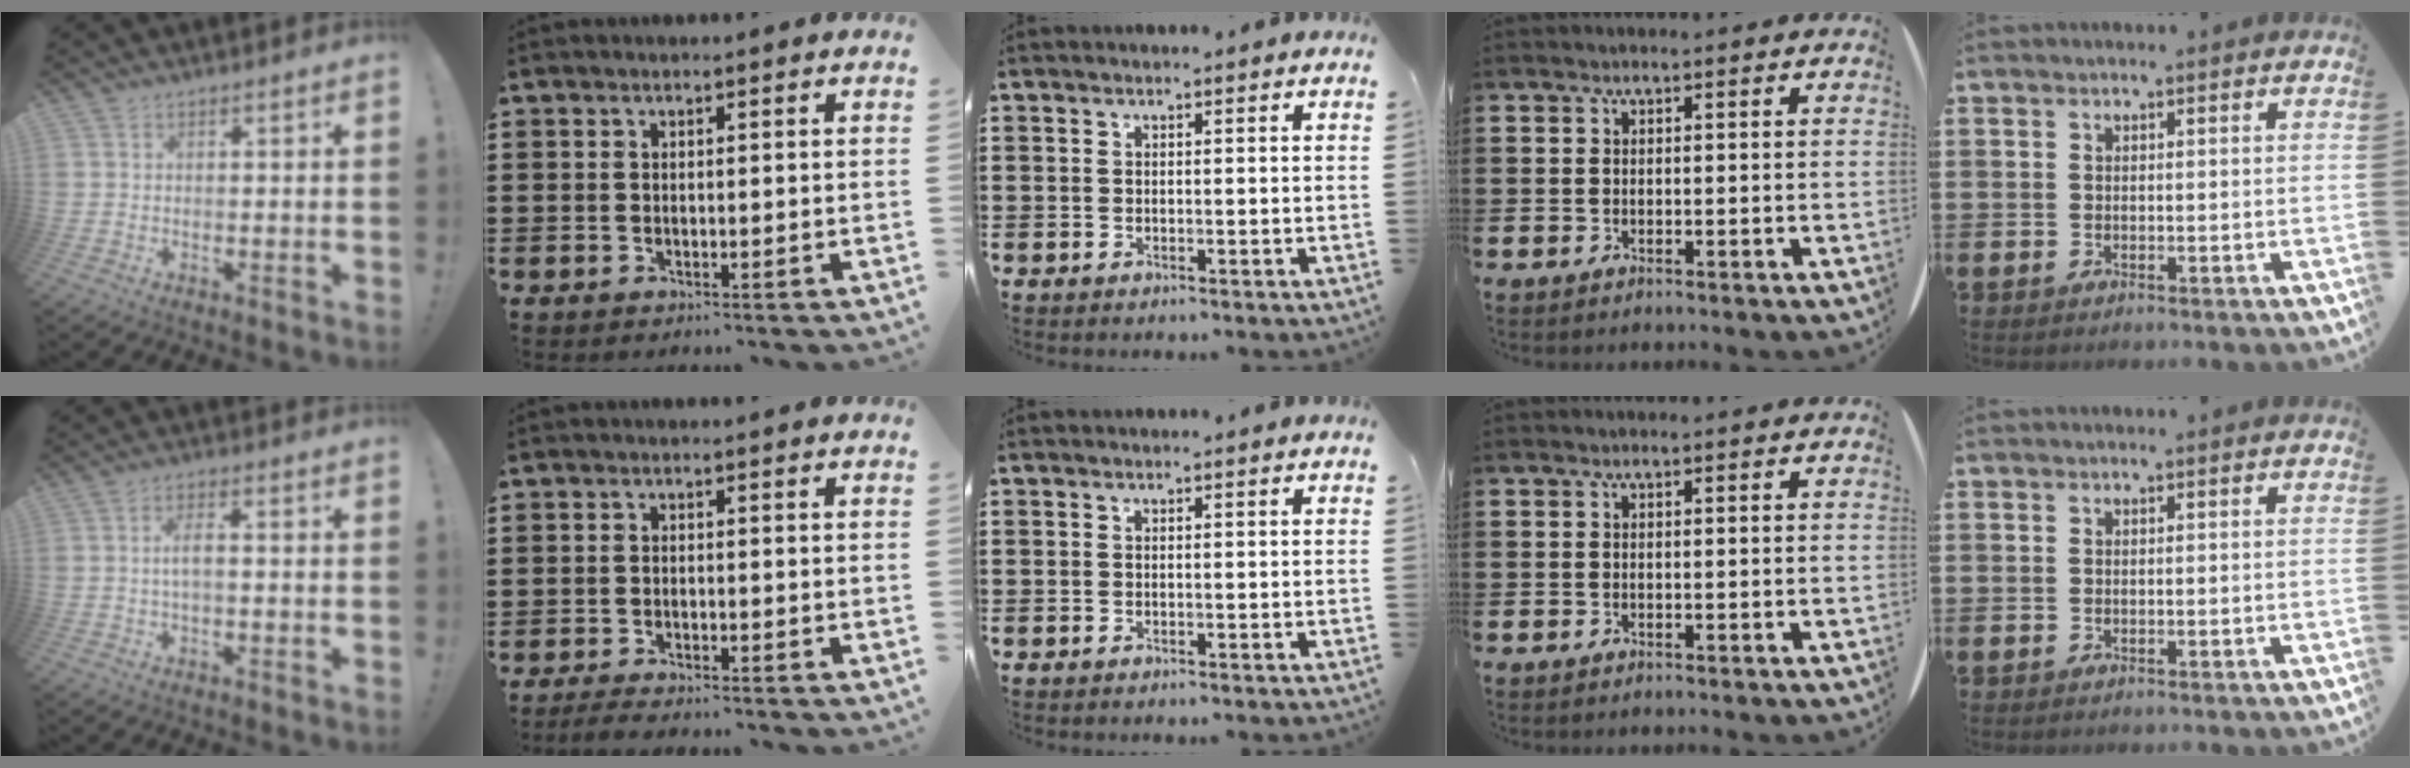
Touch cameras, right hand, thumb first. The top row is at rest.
{"thumb": {"total": 4.0, "force": [-0.2, 1.1, 3.9], "torque": [-0.068, -0.001, -0.007]}, "index": {"total": 1.7, "force": [-1.7, -0.1, 0.2], "torque": [-0.005, -0.001, -0.033]}}